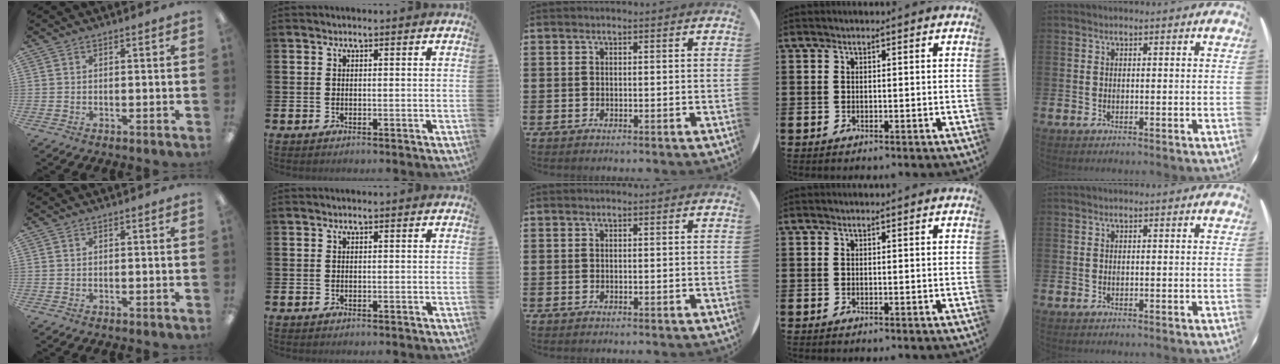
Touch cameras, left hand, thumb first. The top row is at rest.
{}